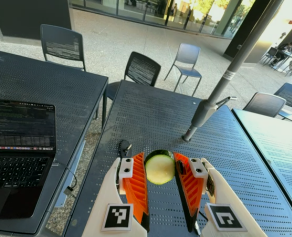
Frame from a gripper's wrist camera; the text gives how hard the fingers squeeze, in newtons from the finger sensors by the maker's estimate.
{"total": 11.2, "left": 11.7, "right": 10.8}